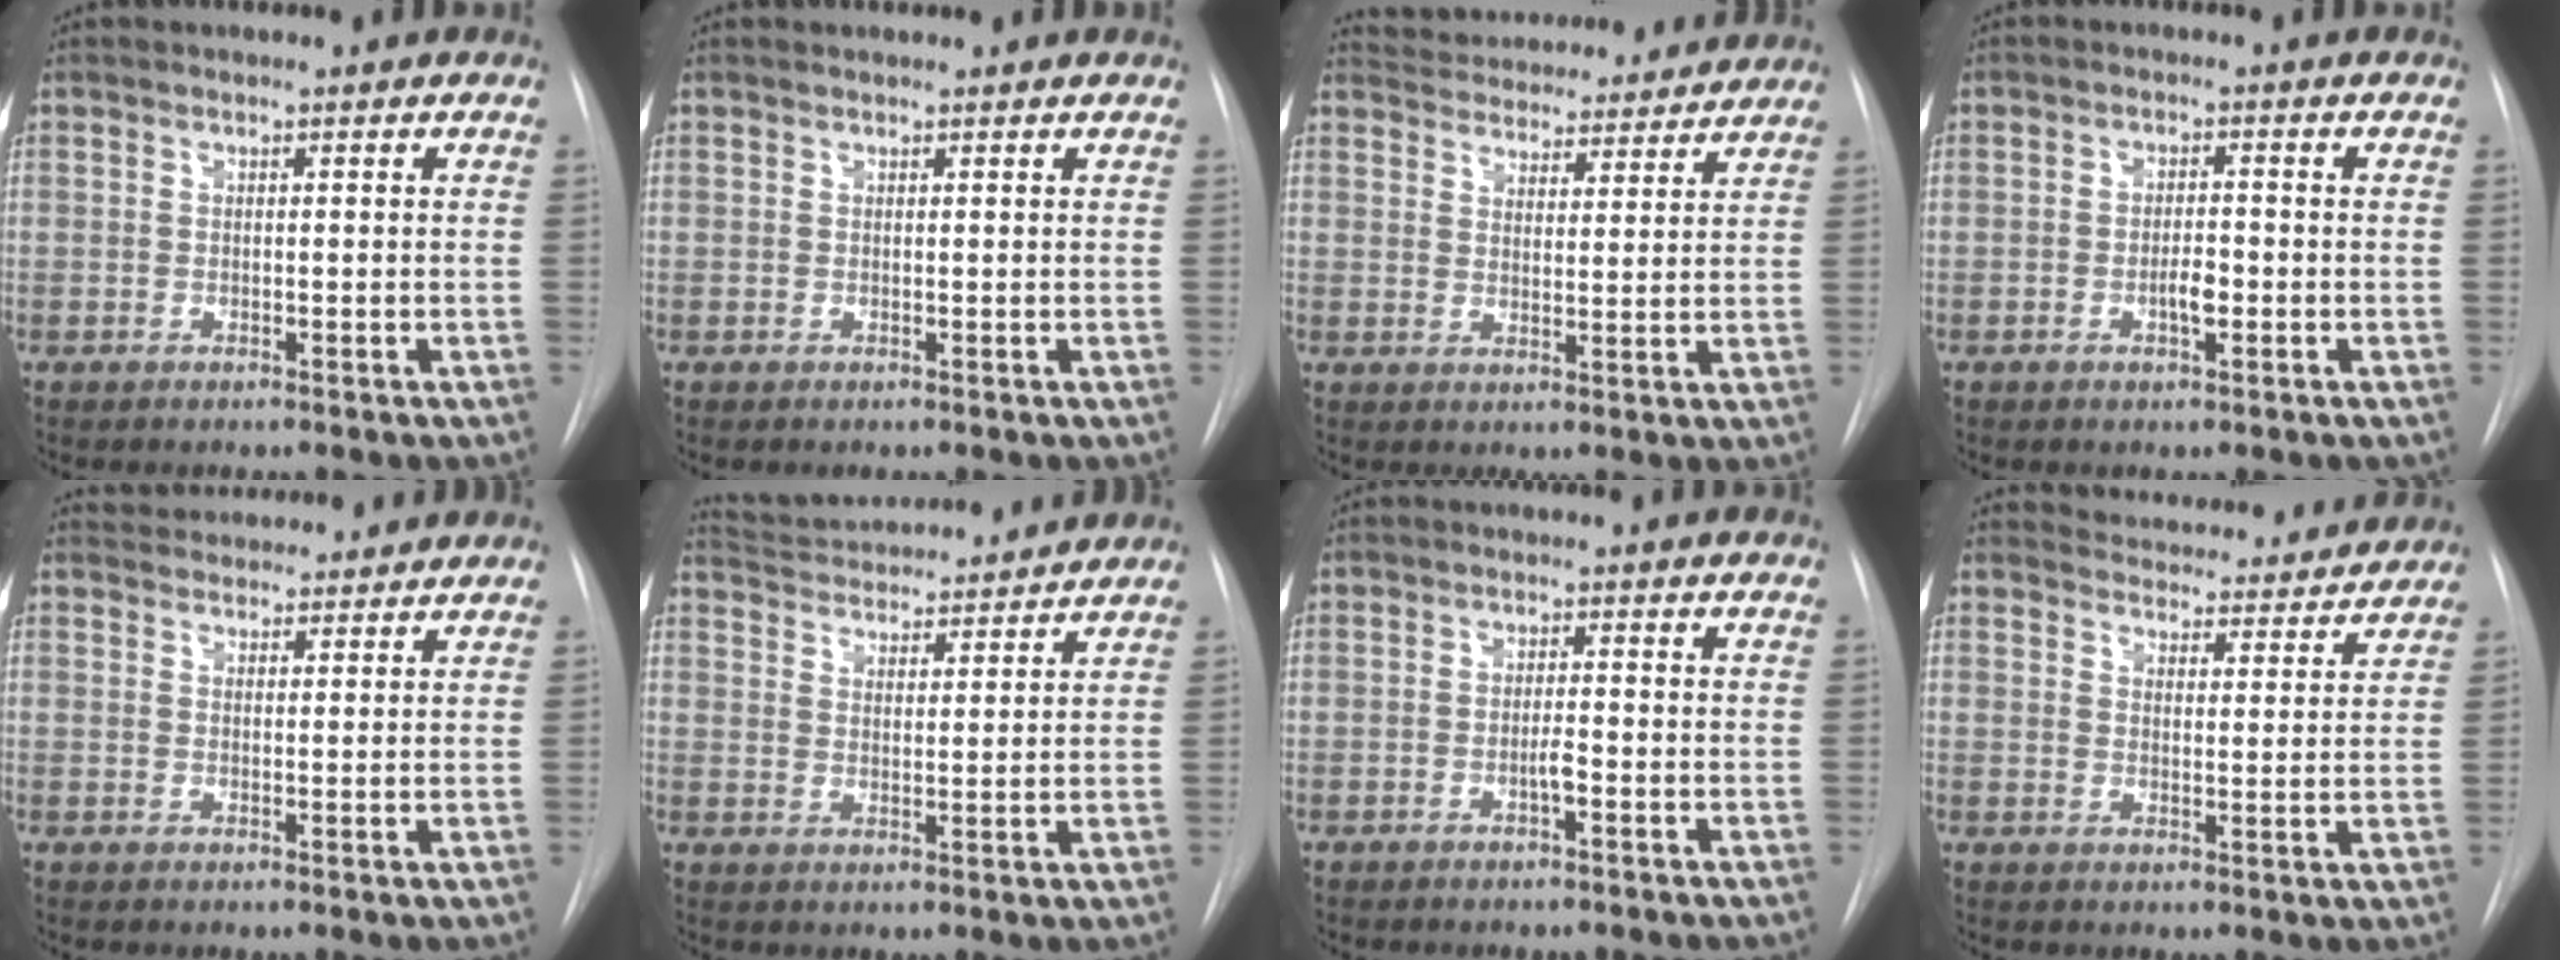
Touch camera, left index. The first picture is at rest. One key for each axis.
{"total": 1.5, "fx": 1.5, "fy": 0.1, "fz": 0.2, "tx": -0.009, "ty": 0.016, "tz": 0.020}
{"total": 16.2, "fx": 15.4, "fy": 3.7, "fz": 3.4, "tx": -0.045, "ty": 0.021, "tz": 0.205}
{"total": 2.5, "fx": -0.9, "fy": 0.7, "fz": 2.3, "tx": -0.039, "ty": 0.002, "tz": -0.013}
{"total": 8.4, "fx": 8.1, "fy": 1.9, "fz": 1.3, "tx": -0.014, "ty": 0.029, "tz": 0.107}
{"total": 16.0, "fx": 15.3, "fy": 2.1, "fz": 4.3, "tx": -0.074, "ty": 0.029, "tz": 0.224}
{"total": 1.5, "fx": -0.7, "fy": 0.1, "fz": 1.3, "tx": -0.024, "ty": 0.001, "tz": -0.013}
{"total": 17.5, "fx": 16.7, "fy": 3.9, "fz": 3.5, "tx": -0.042, "ty": 0.015, "tz": 0.216}